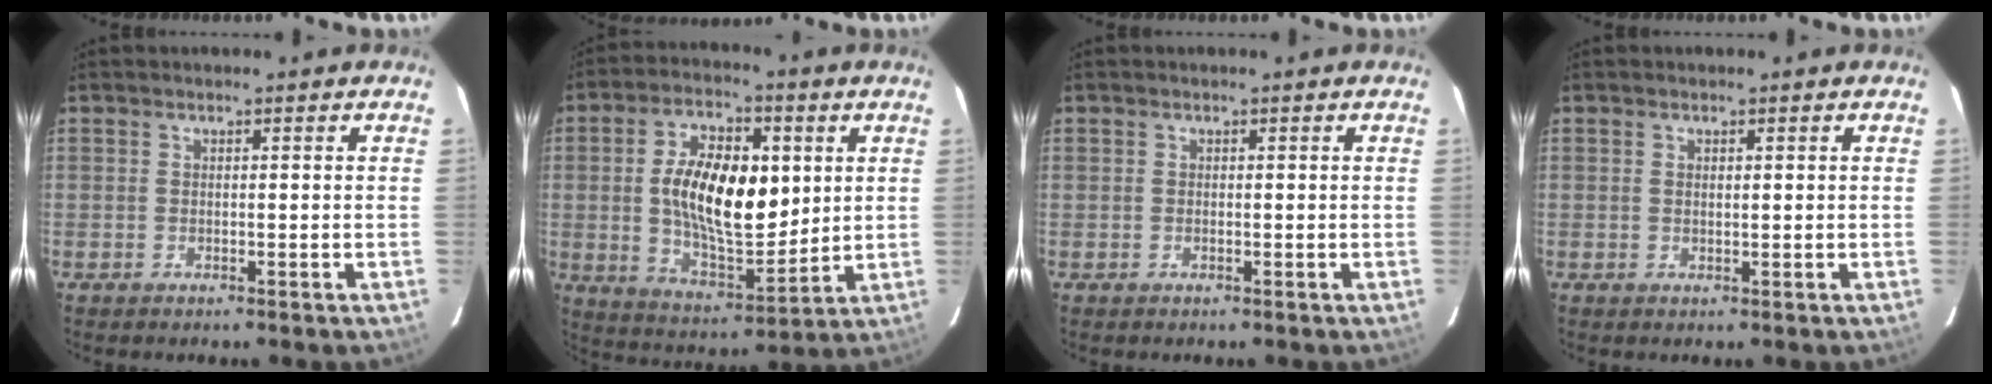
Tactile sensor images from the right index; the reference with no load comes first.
{"total": 16.8, "force": [2.3, 8.2, 14.5], "torque": [-0.260, 0.004, 0.048]}
{"total": 0.0}
{"total": 0.8, "force": [0.3, 0.4, 0.6], "torque": [-0.011, 0.002, 0.006]}